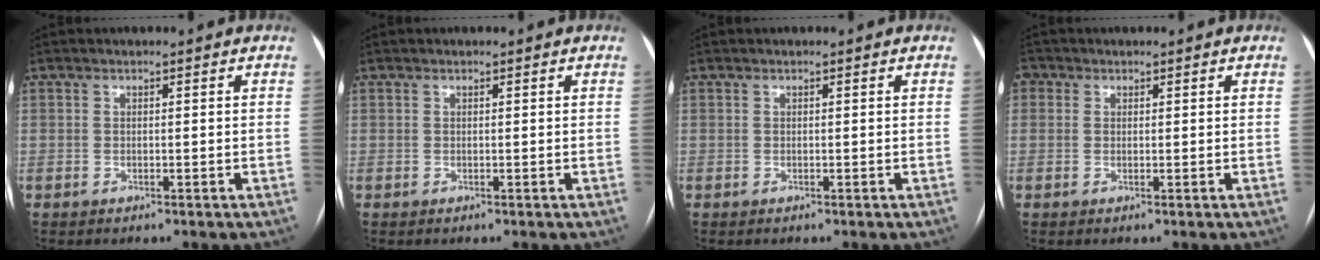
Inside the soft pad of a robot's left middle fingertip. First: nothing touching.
{"total": 0.0}
{"total": 0.0}
{"total": 2.0, "force": [0.7, 1.8, 0.5], "torque": [-0.005, 0.007, 0.010]}